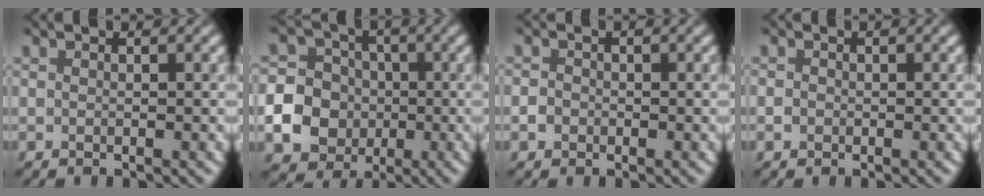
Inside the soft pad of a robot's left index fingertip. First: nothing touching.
{"total": 11.1, "force": [-3.1, 10.3, 2.6], "torque": [-0.073, -0.023, -0.069]}
{"total": 0.9, "force": [-0.5, 0.8, -0.2], "torque": [0.006, 0.000, -0.011]}
{"total": 0.5, "force": [-0.3, 0.4, -0.1], "torque": [0.003, -0.001, -0.006]}